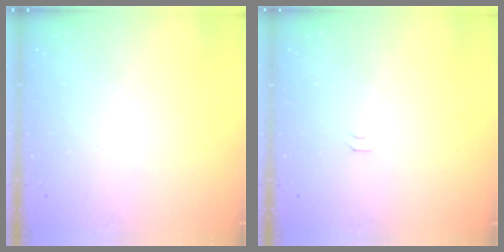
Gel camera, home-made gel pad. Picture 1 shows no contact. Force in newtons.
{"total": 5.1, "press": 5.1, "slide": 0.5}